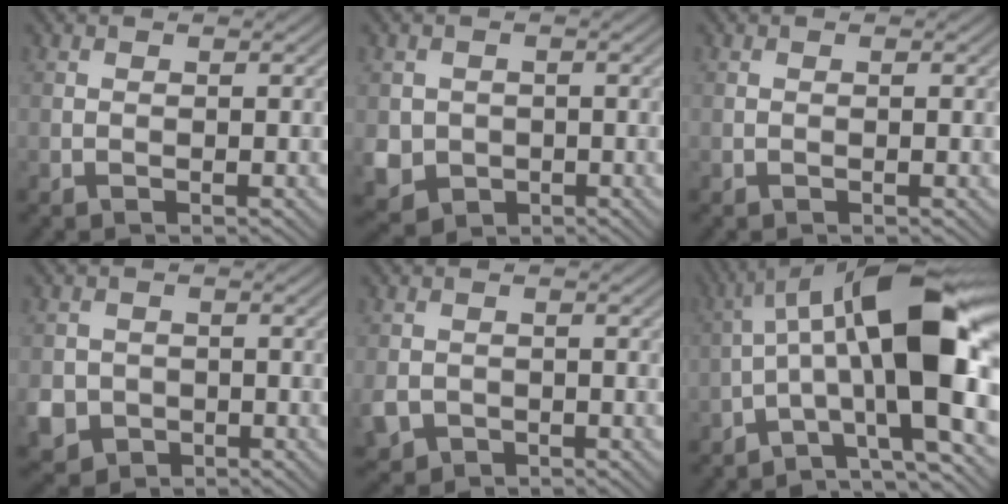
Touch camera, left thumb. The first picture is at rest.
{"total": 4.0, "force": [-0.5, 3.8, 1.3], "torque": [-0.045, -0.021, -0.012]}
{"total": 0.0}
{"total": 4.4, "force": [-1.5, 3.9, 1.3], "torque": [-0.035, -0.013, -0.038]}
{"total": 3.0, "force": [-1.3, 2.4, 1.3], "torque": [-0.037, -0.014, -0.027]}
{"total": 16.7, "force": [-2.2, 4.9, 15.9], "torque": [-0.242, 0.030, -0.045]}